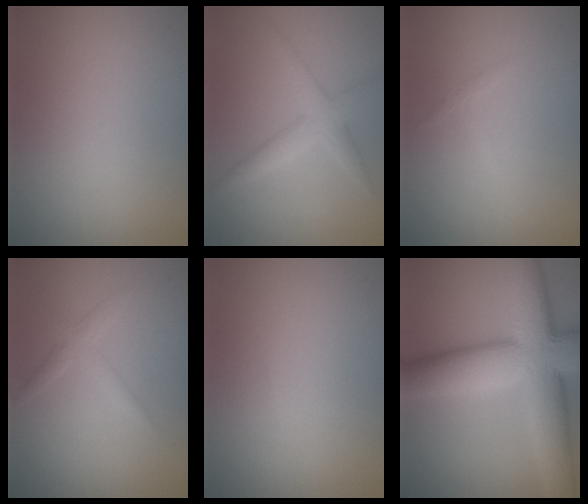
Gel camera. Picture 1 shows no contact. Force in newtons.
{"total": 2.9, "press": 2.9, "slide": 0.1}
{"total": 0.8, "press": 0.8, "slide": 0.0}
{"total": 1.7, "press": 1.7, "slide": 0.1}
{"total": 0.0}
{"total": 13.1, "press": 13.1, "slide": 0.2}